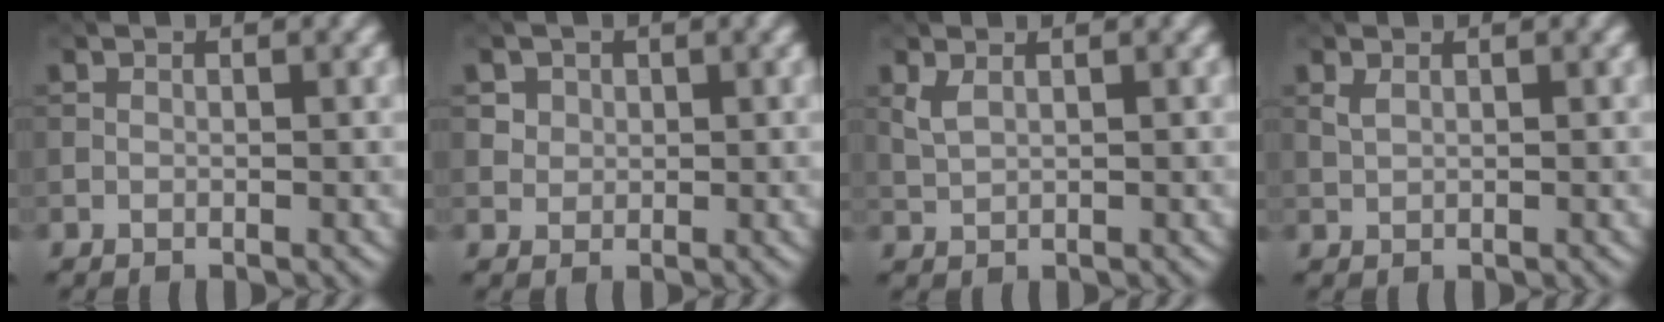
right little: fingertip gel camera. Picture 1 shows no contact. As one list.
[{"total": 2.2, "force": [1.0, 1.8, 0.8], "torque": [-0.025, -0.006, 0.033]}, {"total": 1.4, "force": [0.7, 0.6, 1.0], "torque": [-0.028, -0.001, 0.020]}, {"total": 0.8, "force": [0.5, 0.4, 0.5], "torque": [-0.019, 0.000, 0.012]}]